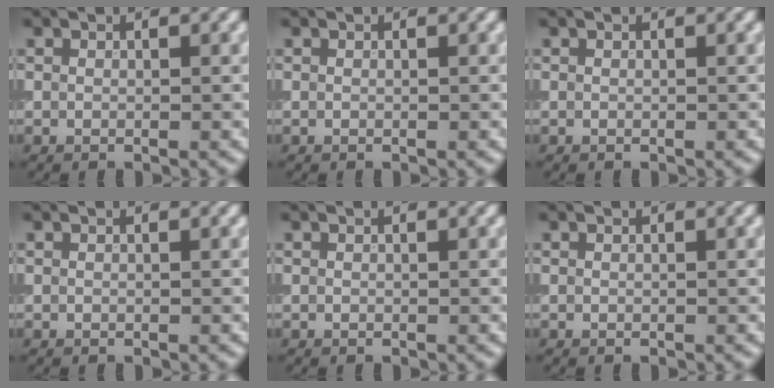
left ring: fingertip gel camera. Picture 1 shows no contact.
{"total": 0.0}
{"total": 0.0}
{"total": 0.0}
{"total": 0.0}
{"total": 0.0}